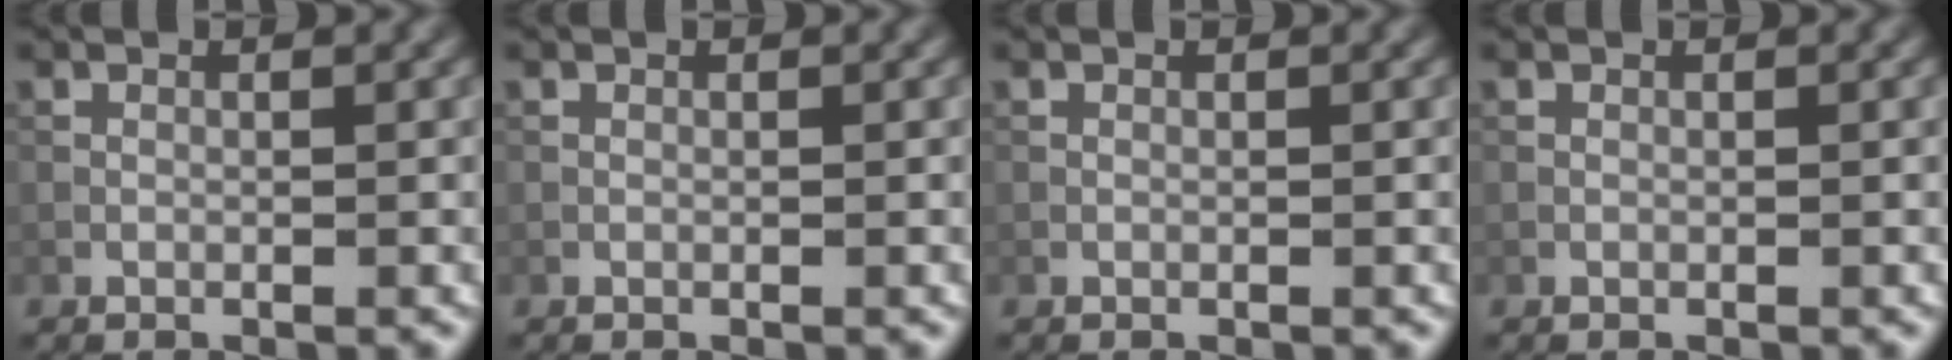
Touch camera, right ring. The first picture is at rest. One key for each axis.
{"total": 0.0}
{"total": 0.0}
{"total": 0.0}